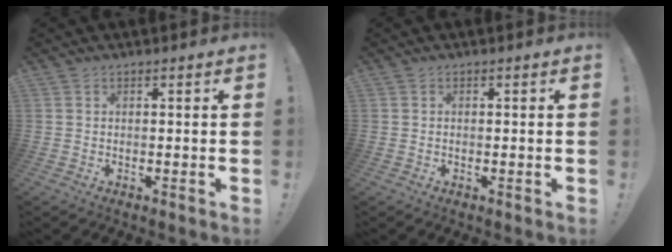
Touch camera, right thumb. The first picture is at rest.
{"total": 0.0}